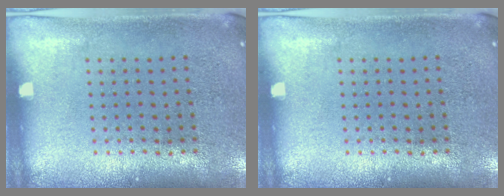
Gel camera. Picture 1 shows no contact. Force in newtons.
{"total": 0.0}